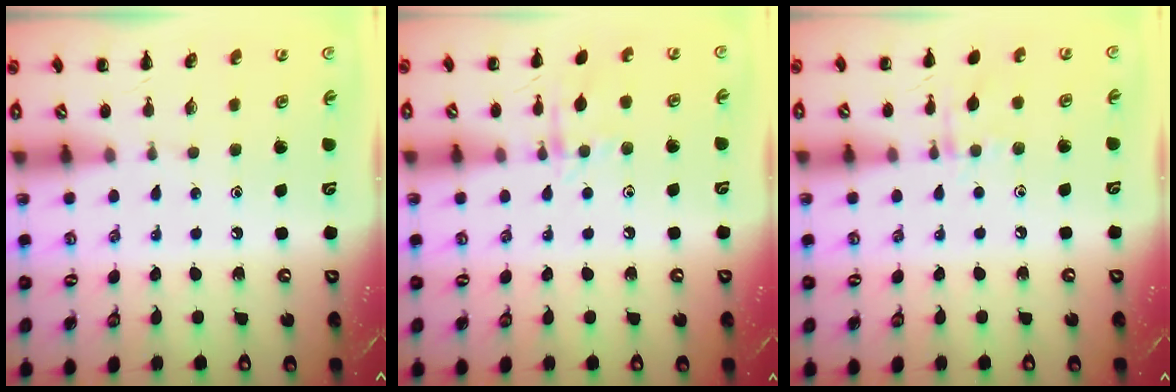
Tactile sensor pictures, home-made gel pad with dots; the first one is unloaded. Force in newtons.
{"total": 8.1, "press": 7.9, "slide": 1.5}
{"total": 8.3, "press": 8.0, "slide": 2.1}